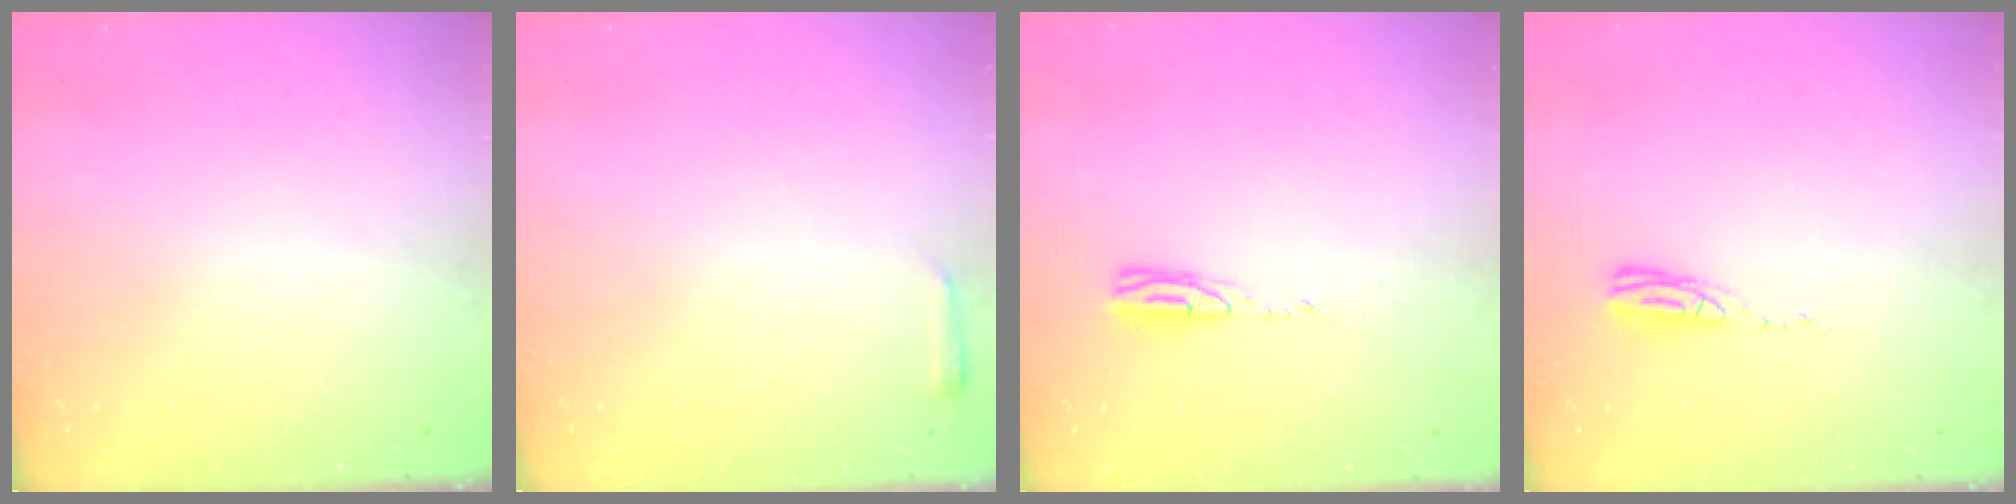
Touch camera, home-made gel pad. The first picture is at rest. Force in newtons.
{"total": 2.4, "press": 2.3, "slide": 0.6}
{"total": 6.2, "press": 5.8, "slide": 2.2}
{"total": 7.6, "press": 7.6, "slide": 0.7}